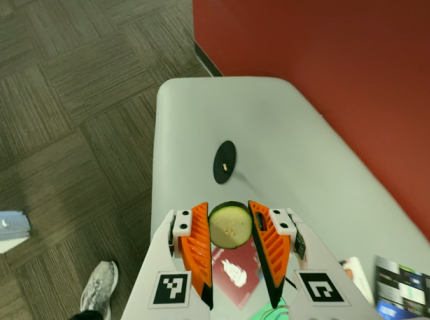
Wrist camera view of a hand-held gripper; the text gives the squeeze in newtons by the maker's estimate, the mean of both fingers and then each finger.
{"total": 11.7, "left": 13.6, "right": 9.9}